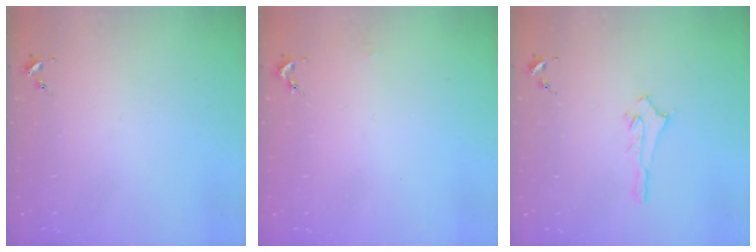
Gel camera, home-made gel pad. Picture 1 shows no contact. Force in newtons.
{"total": 1.4, "press": 1.4, "slide": 0.1}
{"total": 2.9, "press": 2.8, "slide": 0.4}